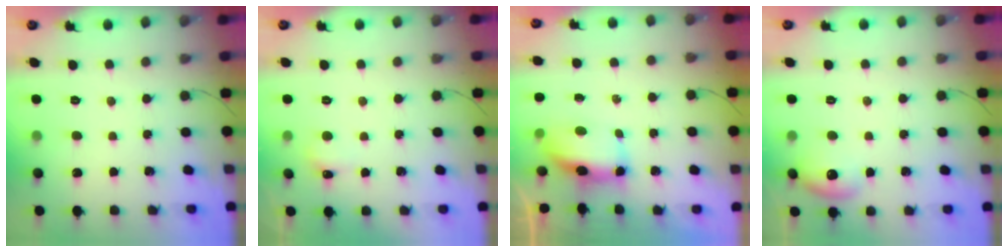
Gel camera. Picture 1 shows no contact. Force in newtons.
{"total": 3.8, "press": 3.7, "slide": 1.1}
{"total": 7.0, "press": 7.0, "slide": 0.5}
{"total": 8.5, "press": 8.4, "slide": 1.3}